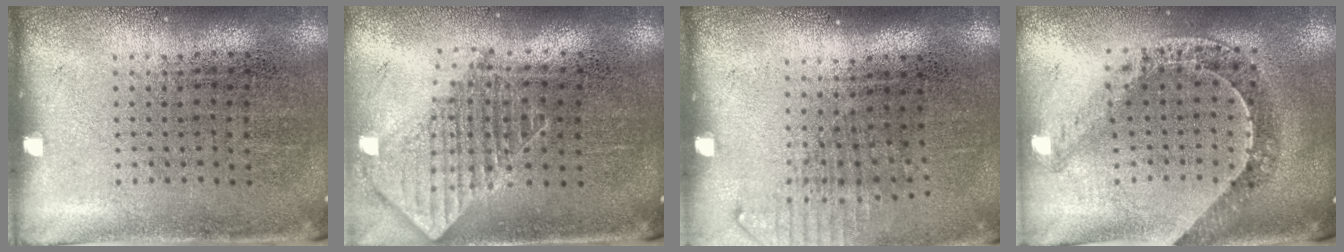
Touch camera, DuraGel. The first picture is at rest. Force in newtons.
{"total": 1.9, "press": 1.5, "slide": 1.2}
{"total": 1.3, "press": 1.1, "slide": 0.8}
{"total": 1.1, "press": 1.1, "slide": 0.3}